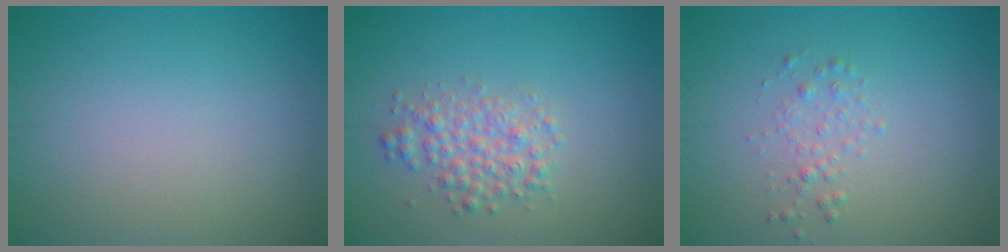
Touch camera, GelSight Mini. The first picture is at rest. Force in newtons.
{"total": 2.8, "press": 2.8, "slide": 0.1}
{"total": 1.3, "press": 1.3, "slide": 0.0}